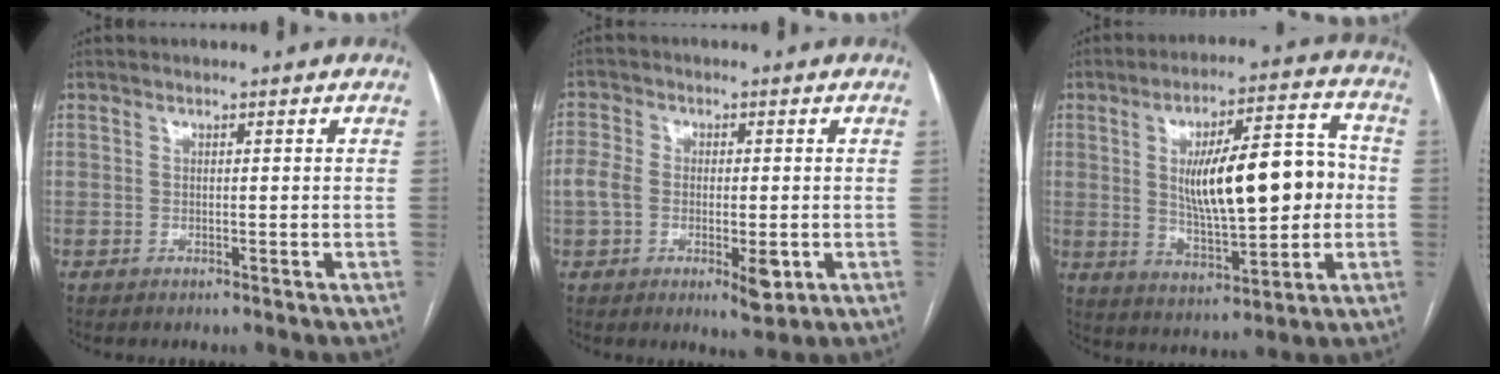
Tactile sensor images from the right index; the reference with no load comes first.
{"total": 7.7, "force": [-1.8, 3.9, 6.5], "torque": [-0.122, 0.001, -0.025]}
{"total": 15.9, "force": [0.9, 4.5, 15.2], "torque": [-0.245, 0.024, 0.021]}